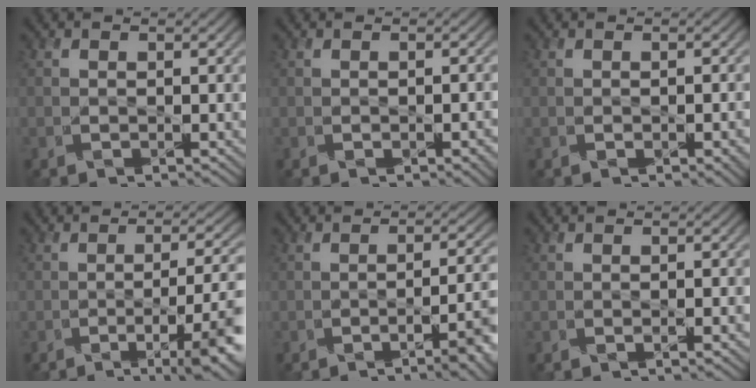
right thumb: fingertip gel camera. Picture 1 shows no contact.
{"total": 2.2, "force": [-0.7, 0.9, 1.9], "torque": [-0.027, -0.007, -0.004]}
{"total": 2.2, "force": [-0.7, 1.0, 1.9], "torque": [-0.027, -0.007, -0.002]}
{"total": 9.4, "force": [-2.9, 2.4, 8.6], "torque": [-0.119, -0.006, -0.040]}
{"total": 8.4, "force": [-3.0, 2.8, 7.3], "torque": [-0.080, -0.005, -0.041]}
{"total": 1.2, "force": [-0.2, 0.1, 1.1], "torque": [-0.018, -0.002, -0.003]}